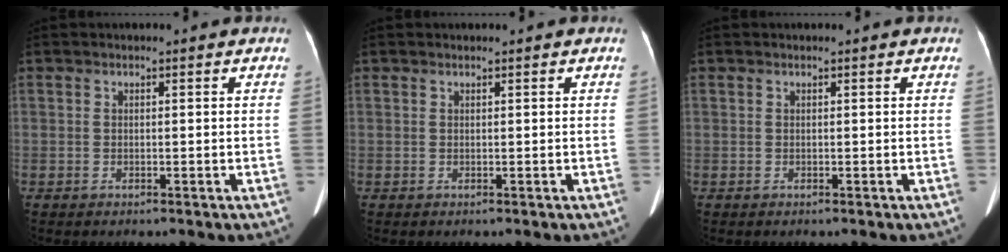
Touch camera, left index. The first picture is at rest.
{"total": 0.0}
{"total": 0.0}